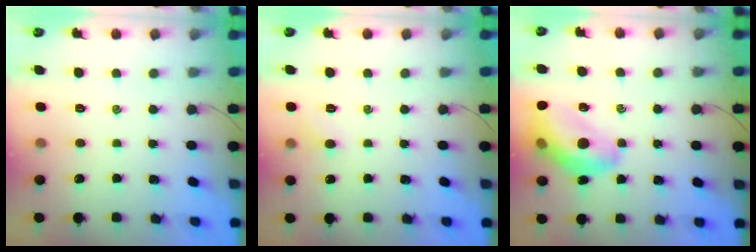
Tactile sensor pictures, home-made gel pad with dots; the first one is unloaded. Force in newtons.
{"total": 3.8, "press": 3.6, "slide": 1.2}
{"total": 15.1, "press": 14.8, "slide": 2.9}